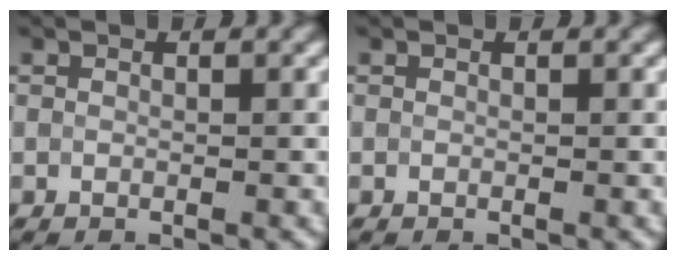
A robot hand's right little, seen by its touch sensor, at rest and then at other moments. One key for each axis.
{"total": 0.0}